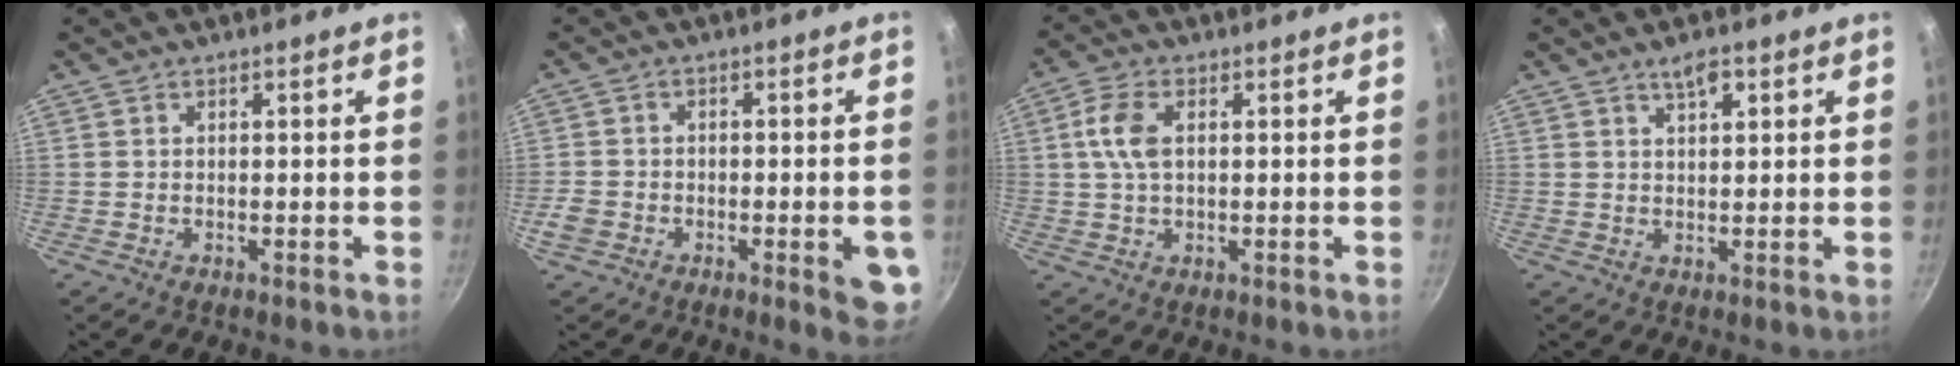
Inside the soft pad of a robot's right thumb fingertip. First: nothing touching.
{"total": 8.8, "force": [-3.2, 4.4, 6.9], "torque": [-0.078, 0.010, -0.047]}
{"total": 6.1, "force": [1.2, 3.5, 4.9], "torque": [-0.099, 0.008, 0.020]}
{"total": 3.5, "force": [1.9, 1.4, 2.5], "torque": [-0.034, -0.006, 0.031]}